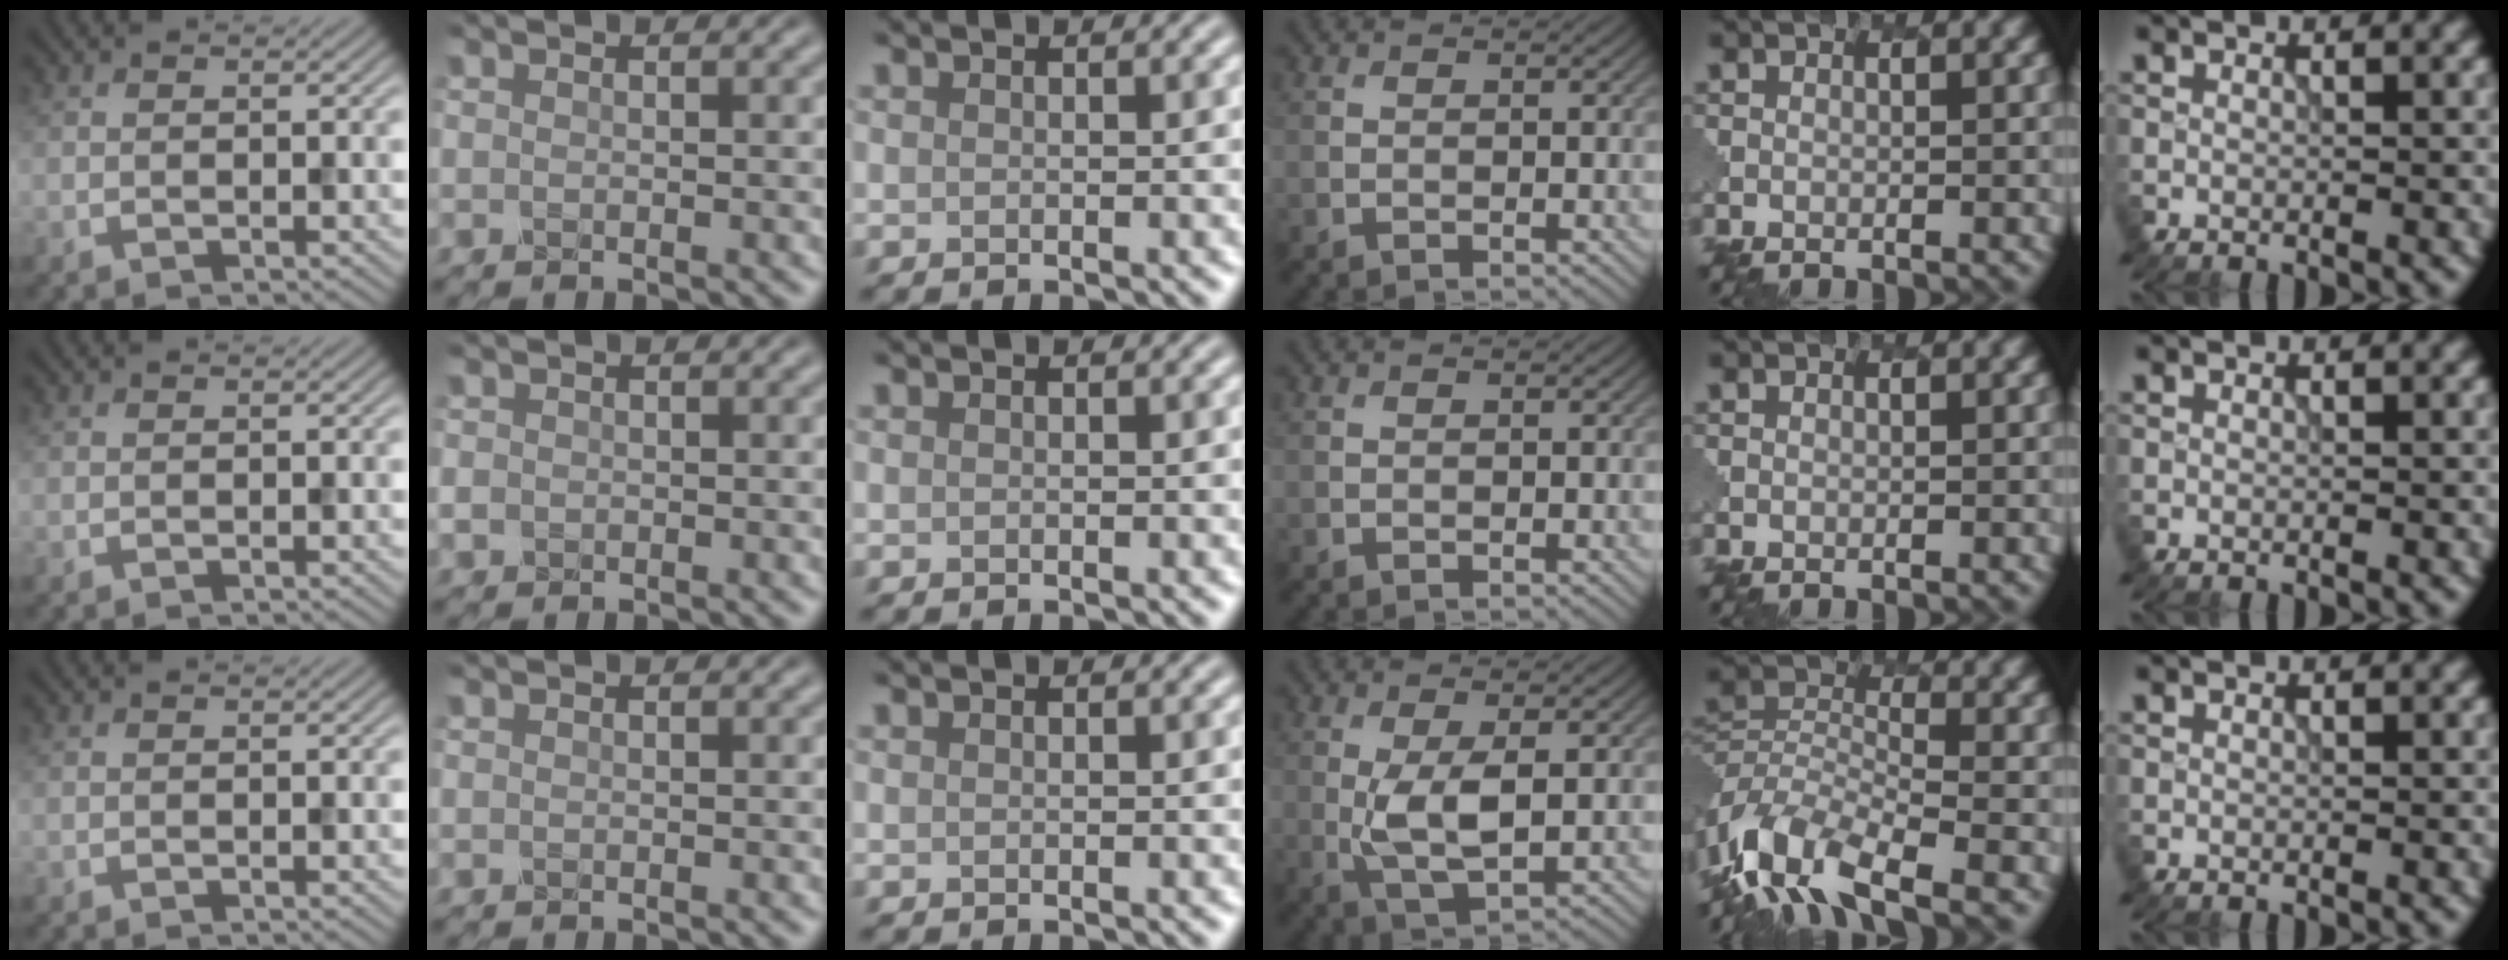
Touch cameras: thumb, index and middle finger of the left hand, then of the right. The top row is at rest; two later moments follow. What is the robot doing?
{"motion": "extract", "object": "pen bag"}